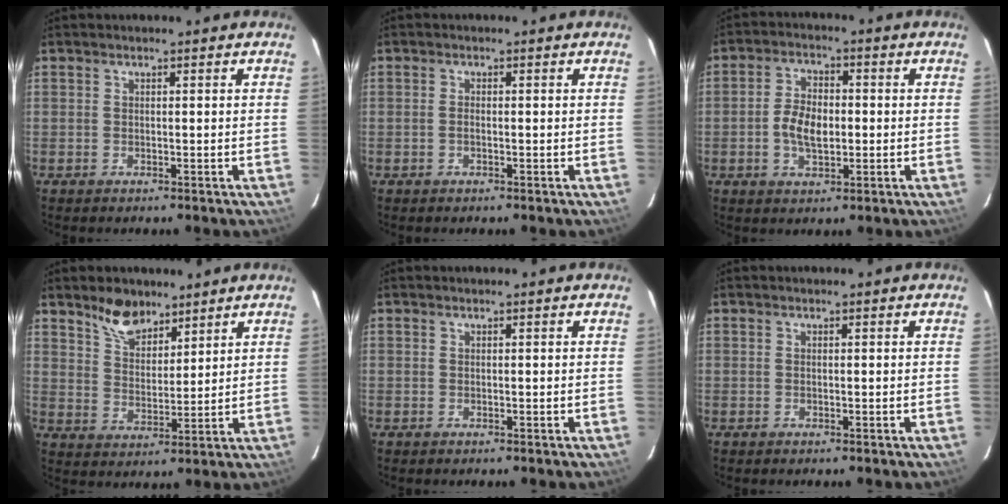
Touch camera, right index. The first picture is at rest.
{"total": 0.8, "force": [-0.2, 0.4, 0.7], "torque": [-0.017, 0.001, -0.006]}
{"total": 6.0, "force": [-0.9, 3.3, 5.0], "torque": [-0.100, 0.006, -0.015]}
{"total": 7.3, "force": [6.0, 3.1, 2.8], "torque": [-0.043, 0.005, 0.113]}
{"total": 0.0}
{"total": 0.0}